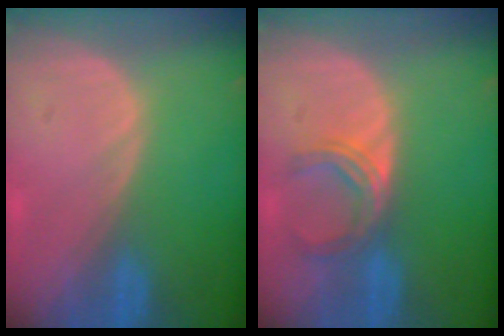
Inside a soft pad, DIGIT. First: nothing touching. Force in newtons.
{"total": 5.0, "press": 4.5, "slide": 2.2}